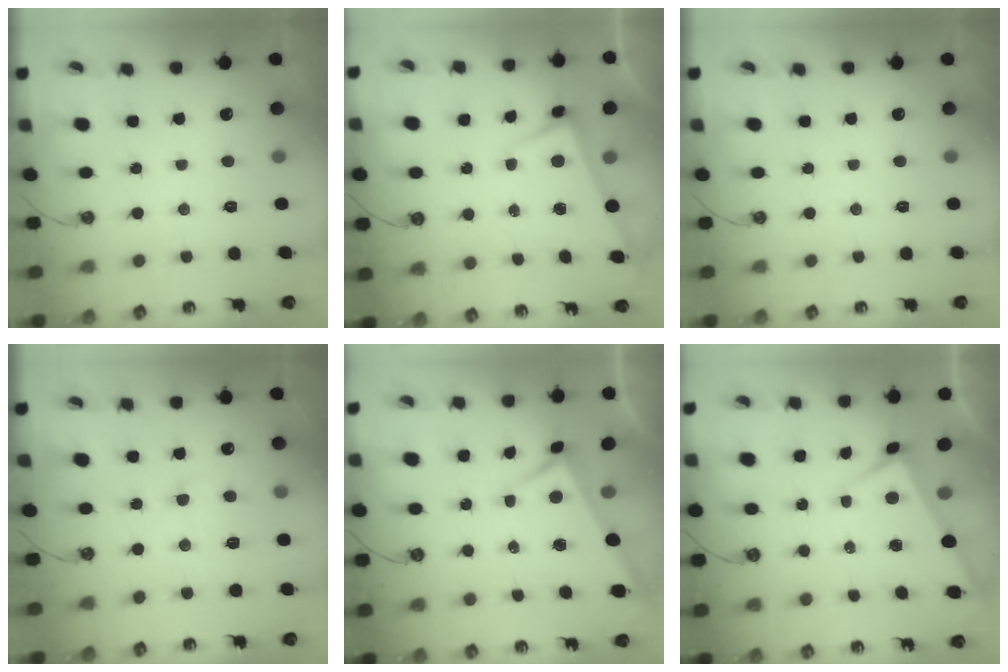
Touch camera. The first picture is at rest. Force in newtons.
{"total": 2.9, "press": 2.8, "slide": 0.6}
{"total": 0.0}
{"total": 3.6, "press": 3.5, "slide": 0.7}
{"total": 3.9, "press": 3.9, "slide": 0.4}
{"total": 2.9, "press": 2.9, "slide": 0.4}